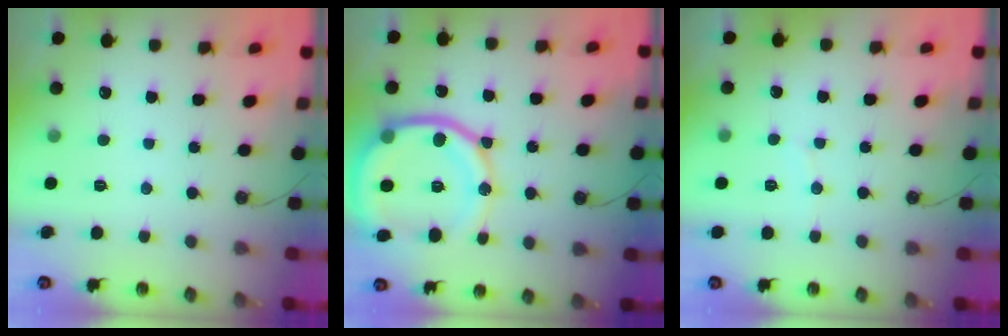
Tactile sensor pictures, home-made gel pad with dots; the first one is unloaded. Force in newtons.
{"total": 18.7, "press": 18.5, "slide": 2.0}
{"total": 2.8, "press": 2.8, "slide": 0.4}